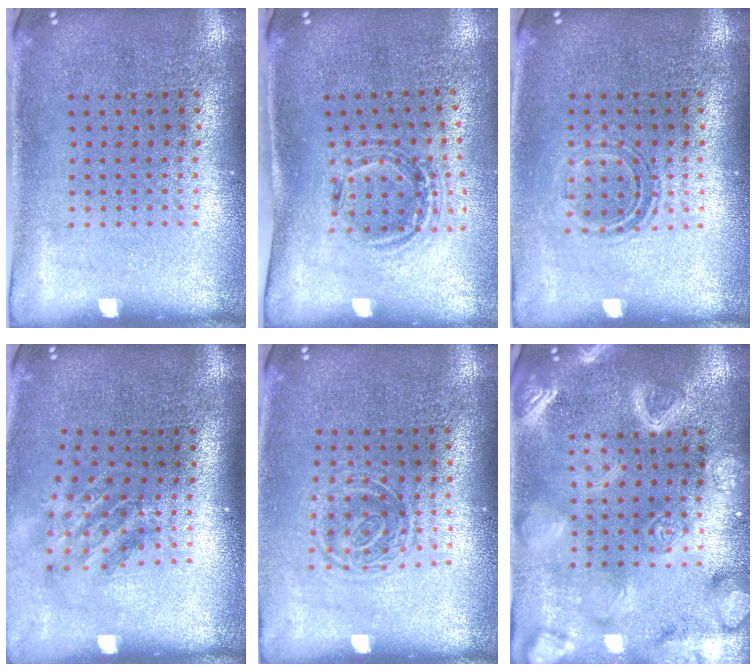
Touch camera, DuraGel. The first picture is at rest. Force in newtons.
{"total": 1.0, "press": 1.0, "slide": 0.1}
{"total": 1.1, "press": 0.9, "slide": 0.5}
{"total": 1.8, "press": 1.3, "slide": 1.3}
{"total": 1.3, "press": 1.1, "slide": 0.7}
{"total": 5.9, "press": 5.8, "slide": 0.8}